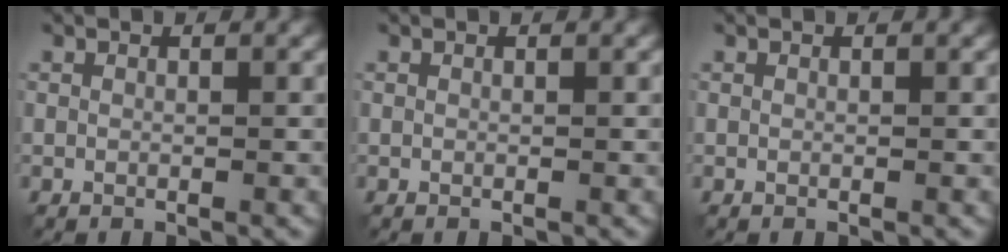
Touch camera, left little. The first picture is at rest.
{"total": 0.0}
{"total": 0.0}